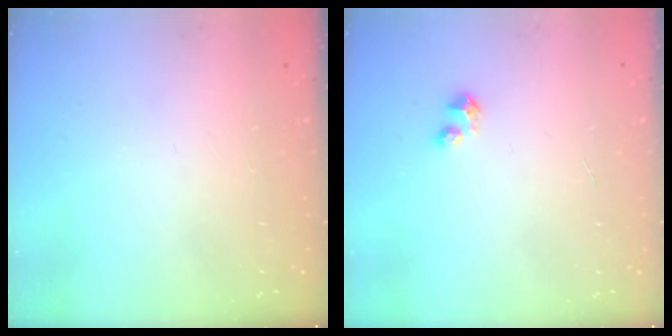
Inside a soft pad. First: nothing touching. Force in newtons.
{"total": 2.8, "press": 2.8, "slide": 0.1}